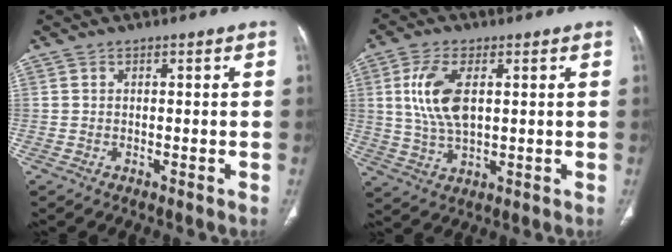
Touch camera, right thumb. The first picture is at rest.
{"total": 9.8, "force": [2.1, 5.0, 8.2], "torque": [-0.170, -0.003, 0.042]}